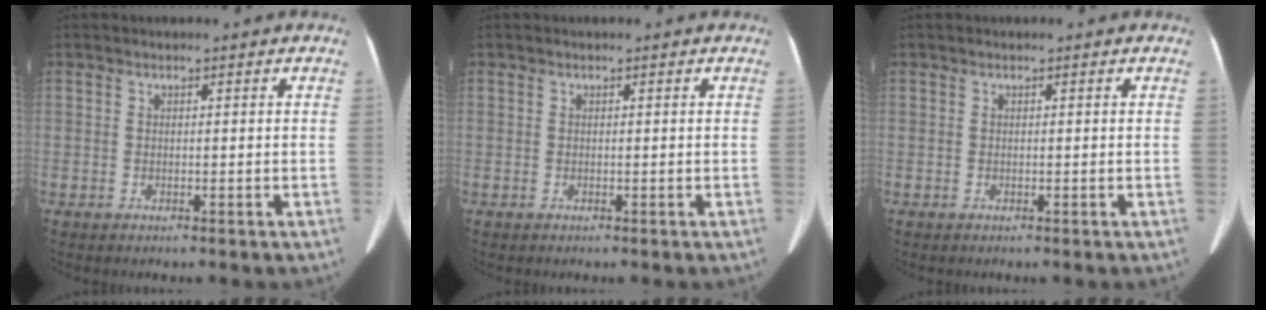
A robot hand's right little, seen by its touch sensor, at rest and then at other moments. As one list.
[{"total": 0.0}, {"total": 0.0}]